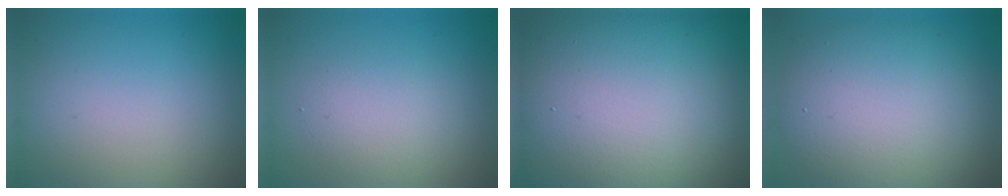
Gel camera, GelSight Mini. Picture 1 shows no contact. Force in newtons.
{"total": 2.4, "press": 2.4, "slide": 0.2}
{"total": 21.8, "press": 21.8, "slide": 1.0}
{"total": 9.5, "press": 9.5, "slide": 0.1}